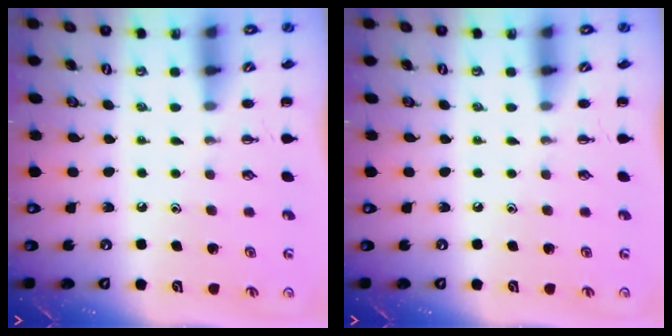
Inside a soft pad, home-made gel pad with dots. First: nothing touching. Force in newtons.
{"total": 0.0}